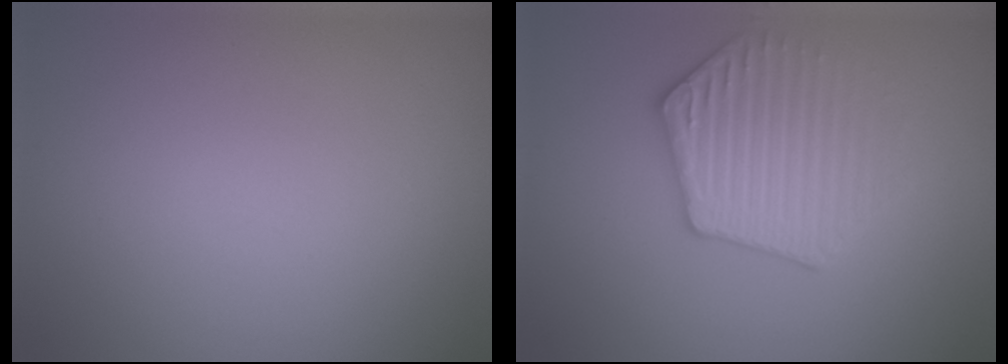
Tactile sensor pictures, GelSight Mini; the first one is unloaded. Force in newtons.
{"total": 3.6, "press": 3.5, "slide": 0.6}